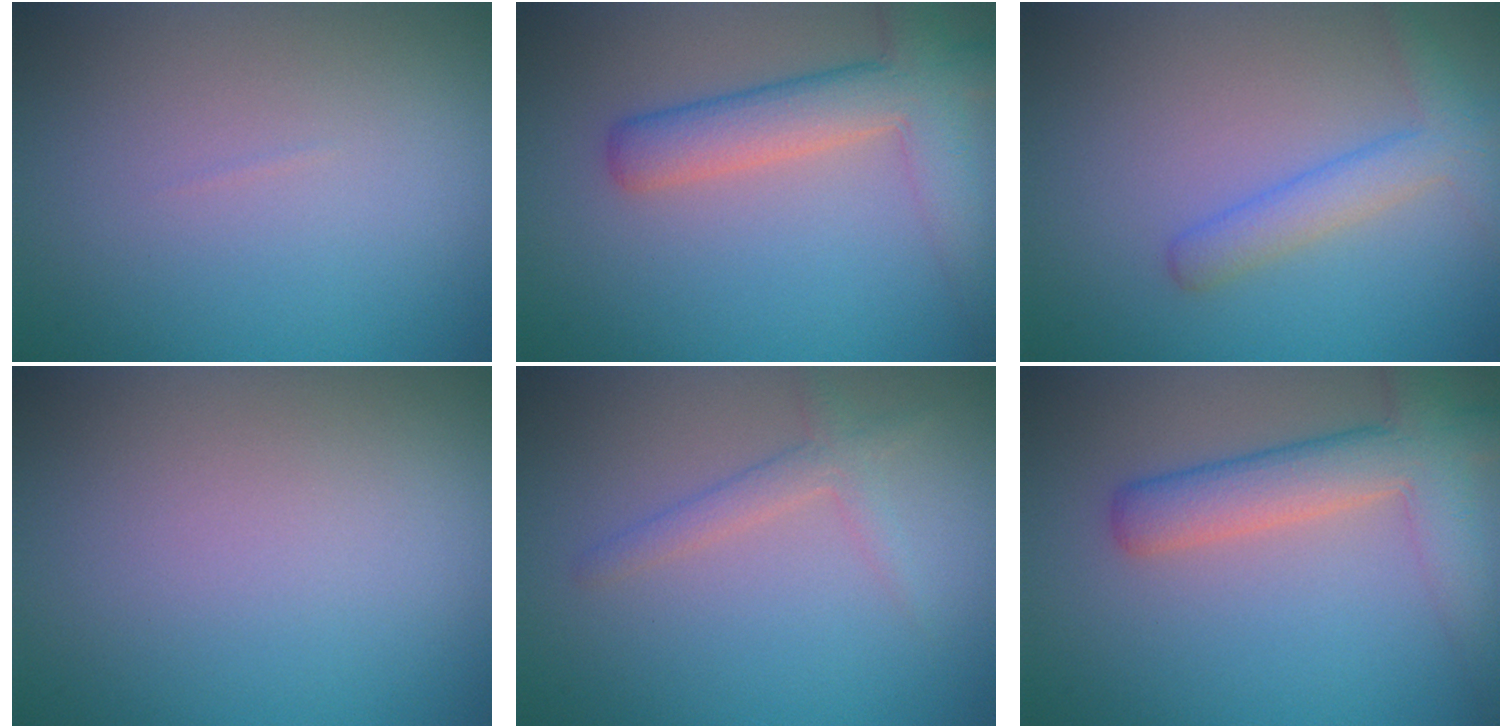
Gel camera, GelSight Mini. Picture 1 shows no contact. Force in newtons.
{"total": 5.4, "press": 5.4, "slide": 0.3}
{"total": 2.9, "press": 2.9, "slide": 0.2}
{"total": 0.0}
{"total": 1.9, "press": 1.9, "slide": 0.1}
{"total": 5.4, "press": 5.4, "slide": 0.3}